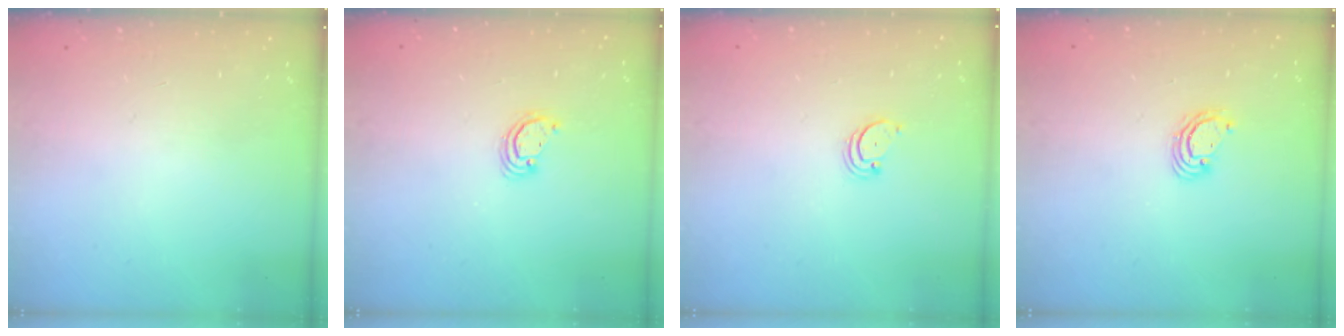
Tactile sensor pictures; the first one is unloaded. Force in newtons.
{"total": 2.5, "press": 2.5, "slide": 0.2}
{"total": 2.2, "press": 2.2, "slide": 0.2}
{"total": 3.8, "press": 3.8, "slide": 0.1}